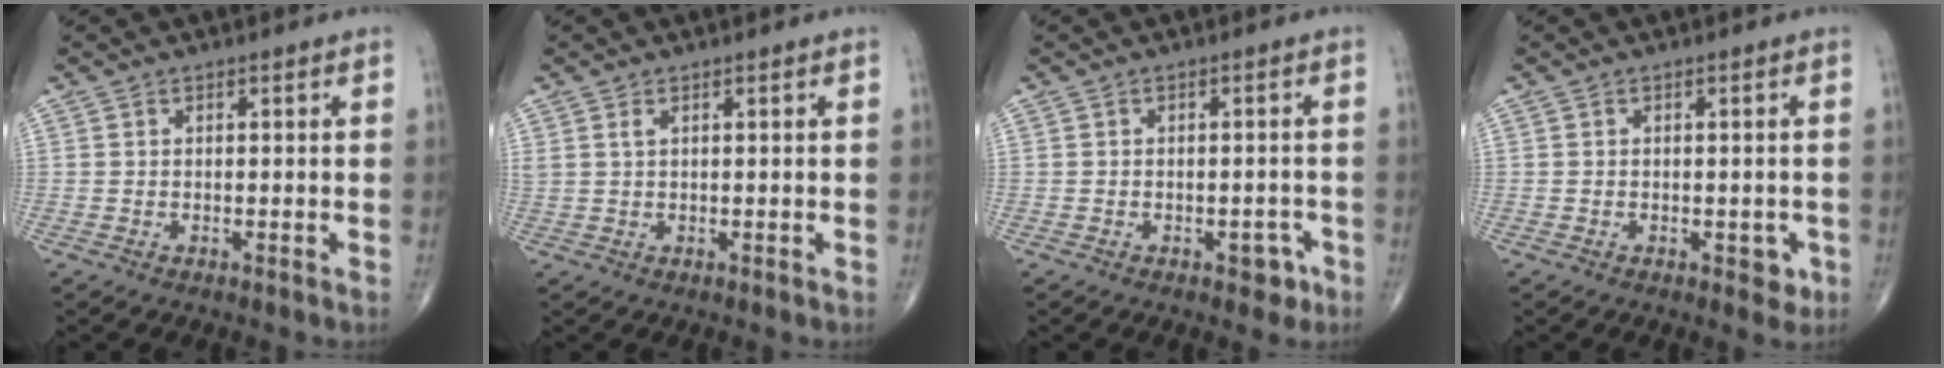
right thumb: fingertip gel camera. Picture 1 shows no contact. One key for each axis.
{"total": 1.2, "fx": 0.7, "fy": 0.5, "fz": 0.9, "tx": -0.025, "ty": 0.009, "tz": 0.019}
{"total": 3.1, "fx": -1.6, "fy": 1.8, "fz": 1.9, "tx": -0.005, "ty": 0.010, "tz": -0.020}
{"total": 2.6, "fx": -0.9, "fy": 1.6, "fz": 1.9, "tx": -0.003, "ty": 0.002, "tz": -0.011}